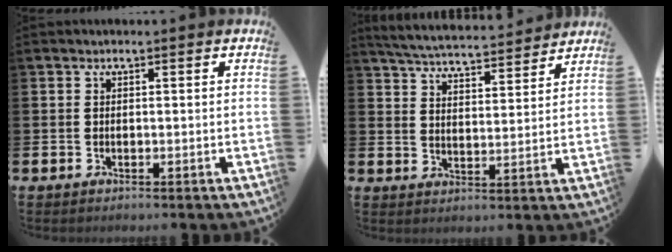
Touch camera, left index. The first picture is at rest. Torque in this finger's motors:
{"motor_torque": [0.65, -0.74, 0.12, 0.05]}